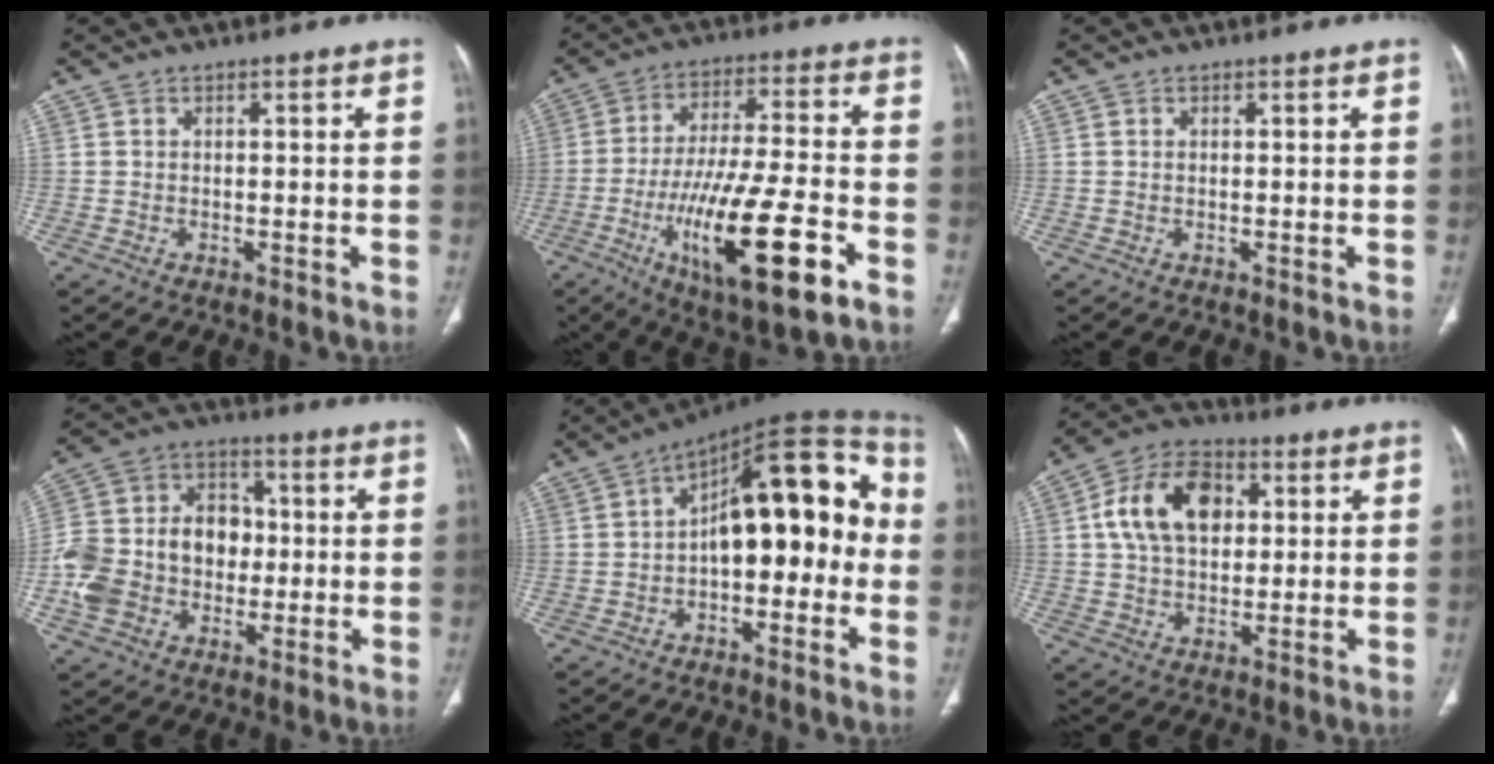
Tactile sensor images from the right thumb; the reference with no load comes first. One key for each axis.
{"total": 20.7, "fx": -8.1, "fy": 5.3, "fz": 18.3, "tx": -0.340, "ty": 0.015, "tz": -0.124}
{"total": 0.0}
{"total": 17.3, "fx": -1.9, "fy": 13.5, "fz": 10.6, "tx": -0.173, "ty": 0.042, "tz": -0.033}
{"total": 19.6, "fx": -0.6, "fy": 9.8, "fz": 17.0, "tx": -0.203, "ty": 0.057, "tz": -0.021}
{"total": 14.1, "fx": 3.2, "fy": 9.7, "fz": 9.7, "tx": -0.150, "ty": 0.012, "tz": 0.048}